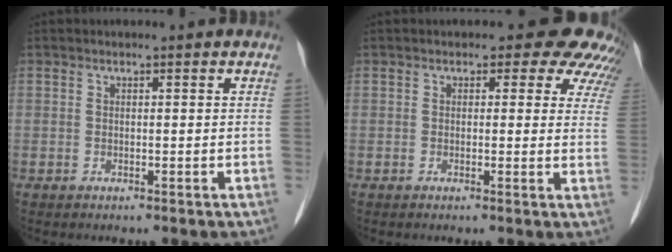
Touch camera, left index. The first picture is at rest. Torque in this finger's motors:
{"motor_torque": [1.07, -1.07, 0.22, 0.01]}